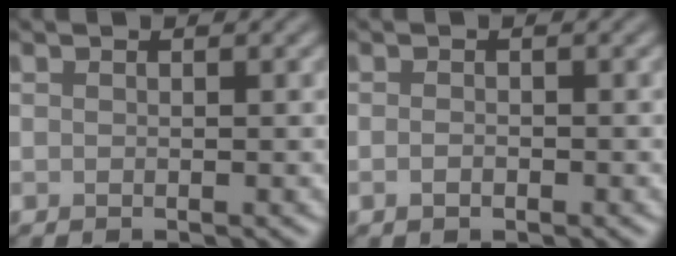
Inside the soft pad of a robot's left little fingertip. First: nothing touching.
{"total": 0.8, "force": [-0.4, 0.4, 0.6], "torque": [-0.013, -0.002, -0.007]}